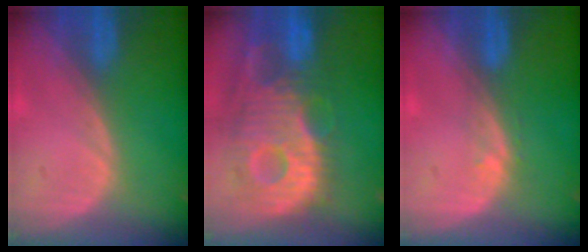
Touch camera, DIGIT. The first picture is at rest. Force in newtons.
{"total": 13.0, "press": 11.3, "slide": 6.3}
{"total": 1.0, "press": 1.0, "slide": 0.2}